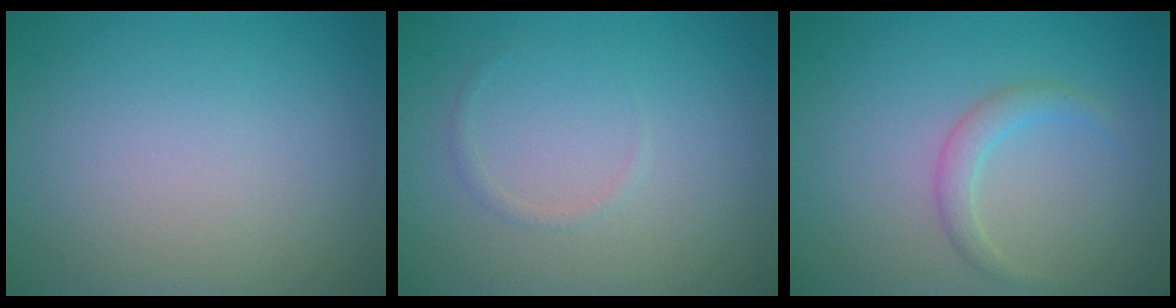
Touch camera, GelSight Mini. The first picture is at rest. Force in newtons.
{"total": 0.6, "press": 0.6, "slide": 0.1}
{"total": 1.7, "press": 1.7, "slide": 0.1}